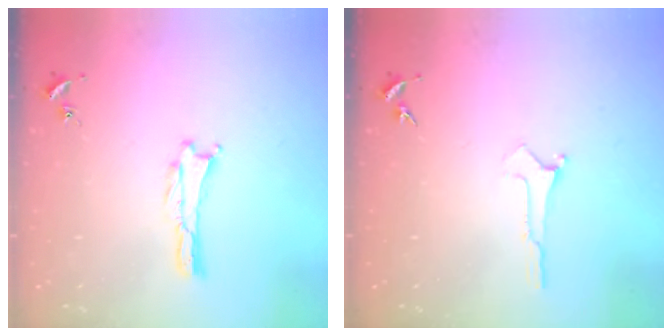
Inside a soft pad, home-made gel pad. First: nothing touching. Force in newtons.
{"total": 0.0}